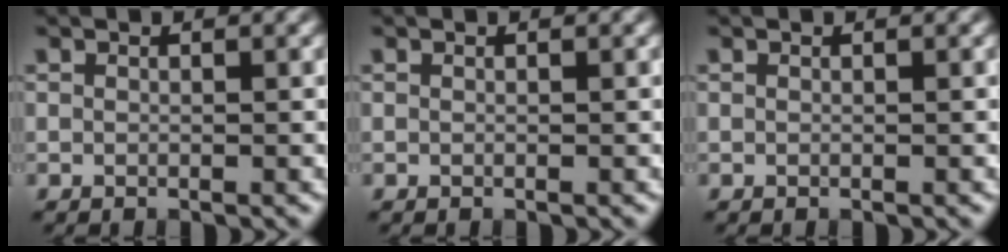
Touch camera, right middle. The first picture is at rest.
{"total": 0.0}
{"total": 0.0}